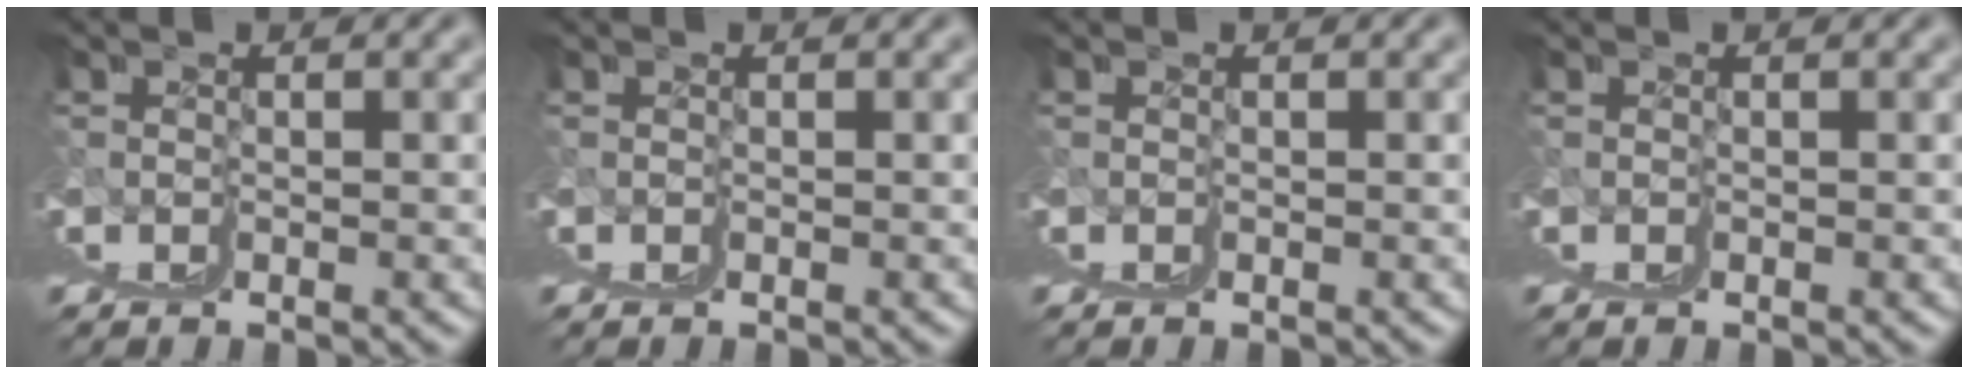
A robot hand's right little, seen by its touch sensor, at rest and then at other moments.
{"total": 0.0}
{"total": 0.0}
{"total": 0.0}